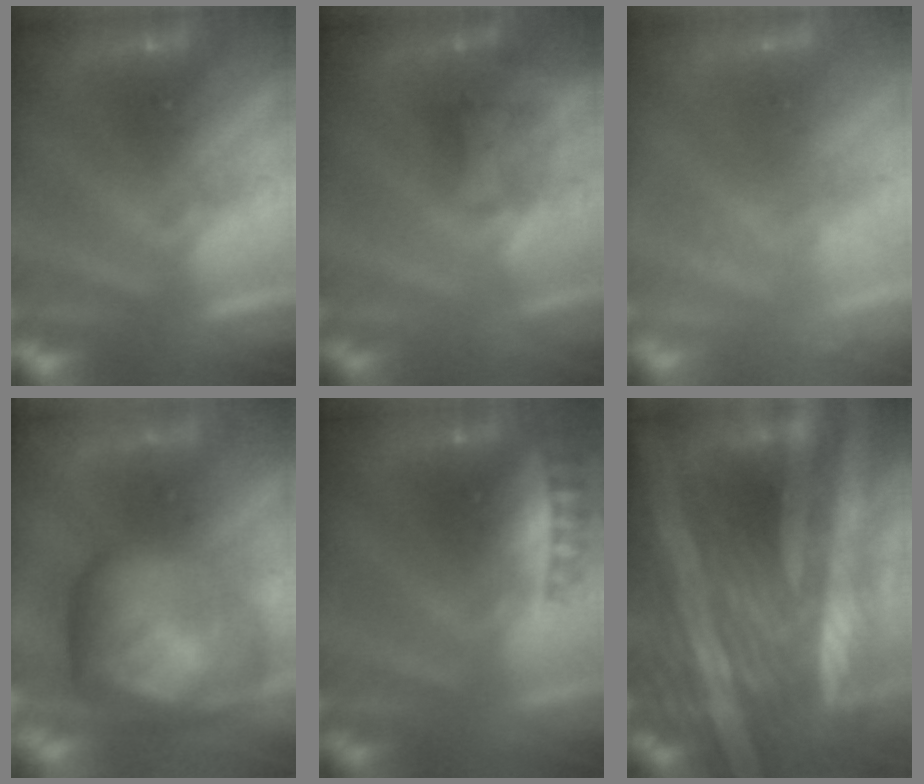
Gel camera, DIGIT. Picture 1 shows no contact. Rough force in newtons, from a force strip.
{"total": 1.6}
{"total": 2.0}
{"total": 7.3}
{"total": 2.6}
{"total": 9.7}